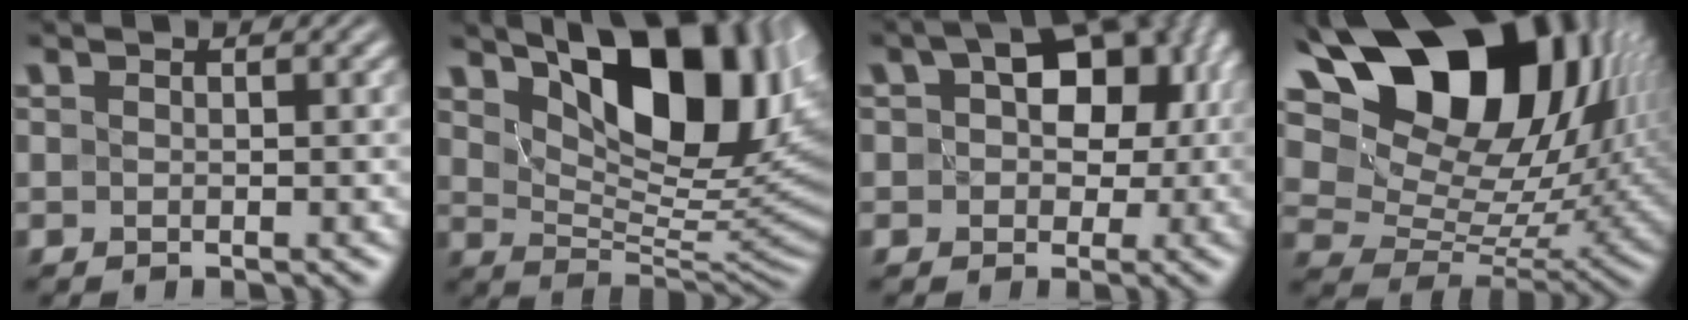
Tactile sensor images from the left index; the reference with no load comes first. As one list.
[{"total": 13.4, "force": [6.6, 6.0, 10.1], "torque": [-0.147, 0.006, 0.107]}, {"total": 10.2, "force": [1.9, 6.7, 7.4], "torque": [-0.085, 0.015, 0.023]}, {"total": 19.1, "force": [8.9, 11.7, 12.3], "torque": [-0.212, 0.043, 0.145]}]